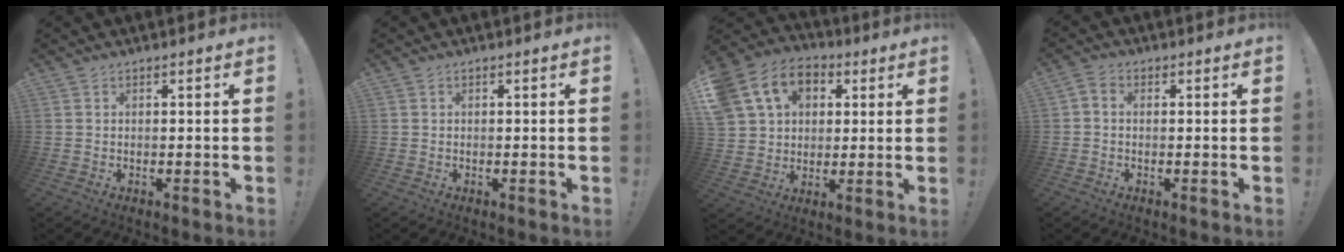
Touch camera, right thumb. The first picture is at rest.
{"total": 0.0}
{"total": 16.3, "force": [6.1, 12.9, 8.0], "torque": [-0.128, -0.013, 0.123]}
{"total": 1.7, "force": [-0.5, 0.9, 1.4], "torque": [-0.030, 0.007, -0.007]}